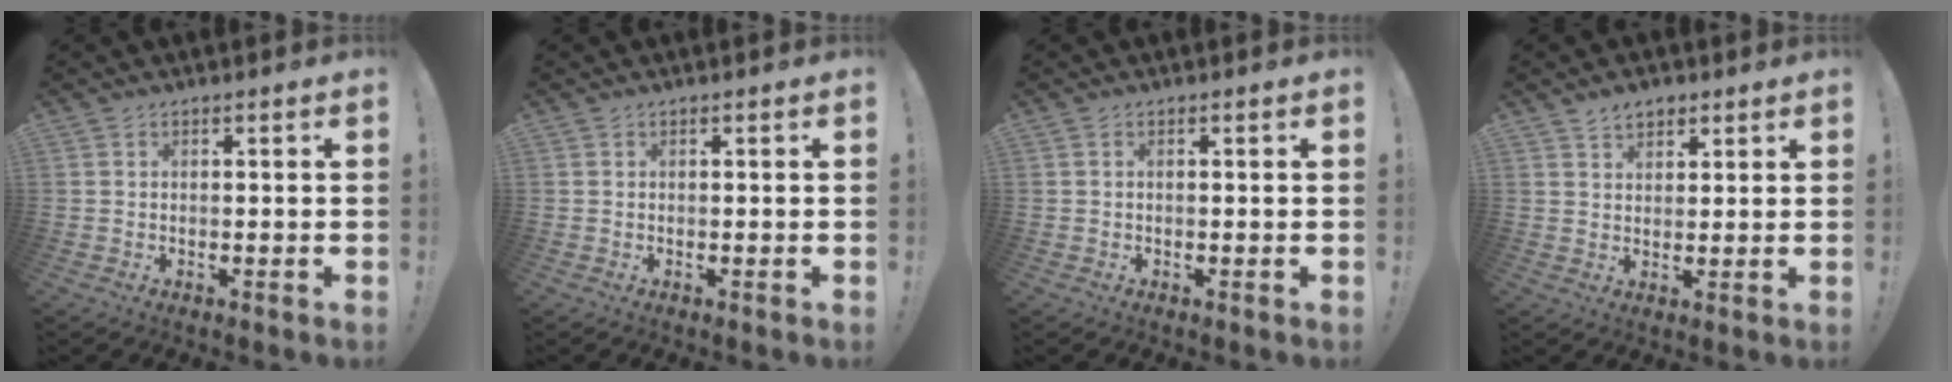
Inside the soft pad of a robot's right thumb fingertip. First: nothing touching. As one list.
[{"total": 0.0}, {"total": 0.0}, {"total": 4.3, "force": [3.1, 2.7, 1.2], "torque": [-0.018, -0.013, 0.057]}]